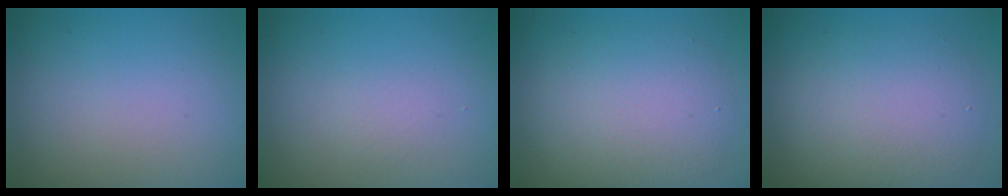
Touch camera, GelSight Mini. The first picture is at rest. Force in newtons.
{"total": 0.9, "press": 0.9, "slide": 0.0}
{"total": 5.6, "press": 5.6, "slide": 0.2}
{"total": 5.7, "press": 5.7, "slide": 0.4}